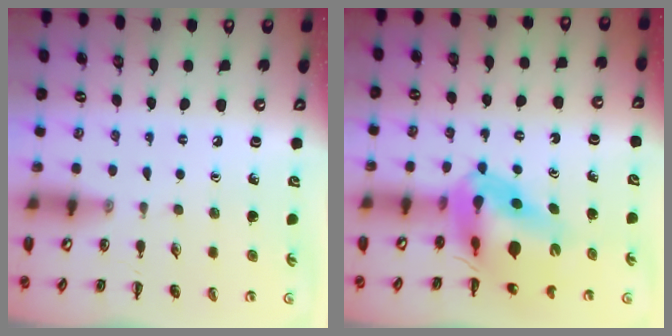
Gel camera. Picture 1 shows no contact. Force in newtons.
{"total": 9.5, "press": 9.1, "slide": 2.7}